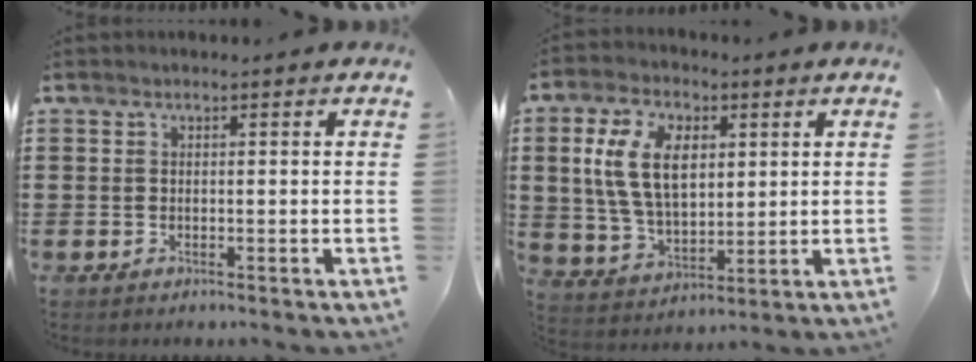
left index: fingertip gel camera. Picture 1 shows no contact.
{"total": 10.2, "force": [3.0, 6.0, 7.6], "torque": [-0.187, 0.009, 0.048]}